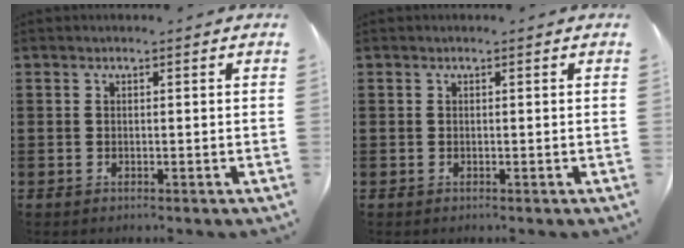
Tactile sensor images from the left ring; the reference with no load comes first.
{"total": 0.0}